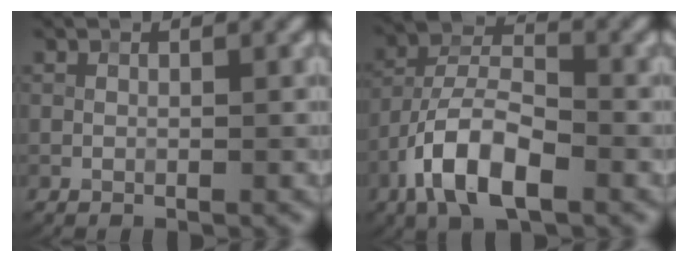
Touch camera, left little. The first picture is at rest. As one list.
[{"total": 7.9, "force": [-3.9, 3.4, 6.0], "torque": [-0.105, 0.008, -0.082]}]